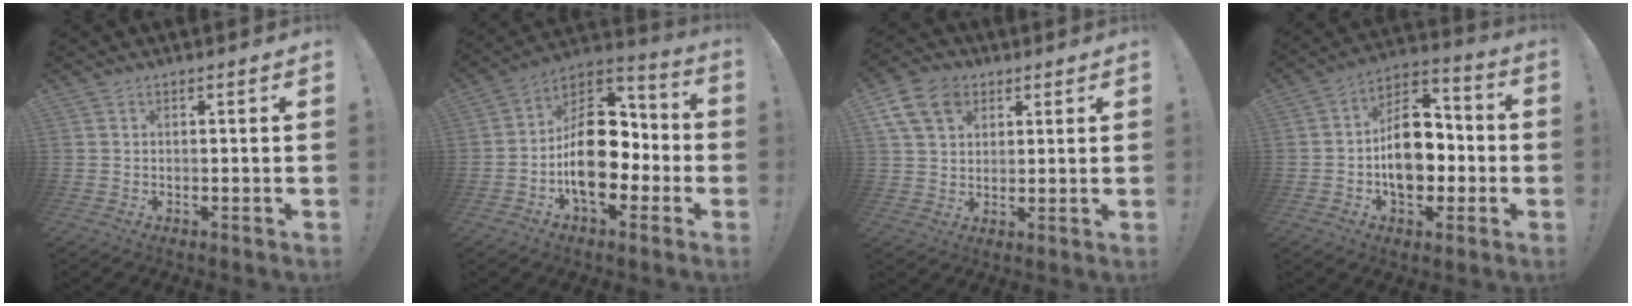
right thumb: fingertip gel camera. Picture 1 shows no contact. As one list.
[{"total": 18.7, "force": [-3.6, 12.5, 13.4], "torque": [-0.205, 0.019, -0.051]}, {"total": 11.9, "force": [5.4, 8.6, 6.1], "torque": [-0.106, -0.017, 0.107]}, {"total": 15.8, "force": [-2.9, 11.3, 10.7], "torque": [-0.160, 0.028, -0.045]}]